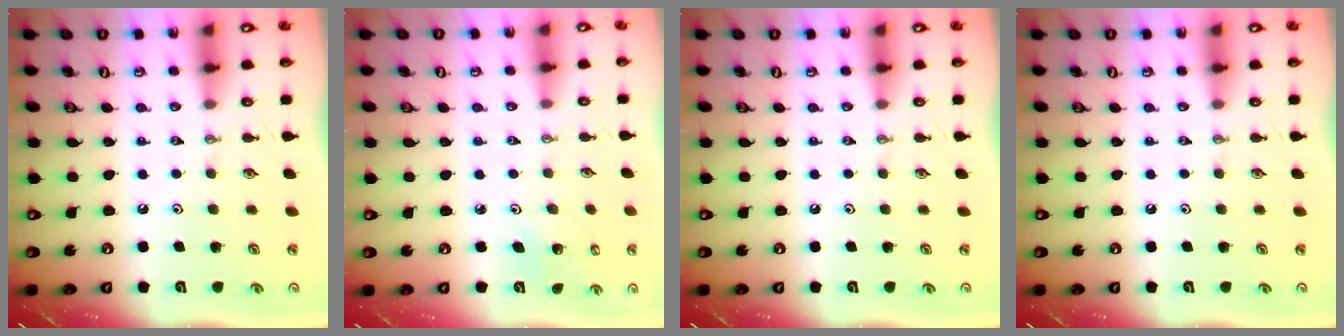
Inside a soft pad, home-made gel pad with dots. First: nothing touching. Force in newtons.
{"total": 2.0, "press": 2.0, "slide": 0.1}
{"total": 0.0}
{"total": 0.0}